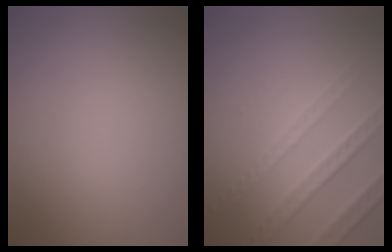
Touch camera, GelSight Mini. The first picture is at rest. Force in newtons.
{"total": 4.6, "press": 3.2, "slide": 3.3}